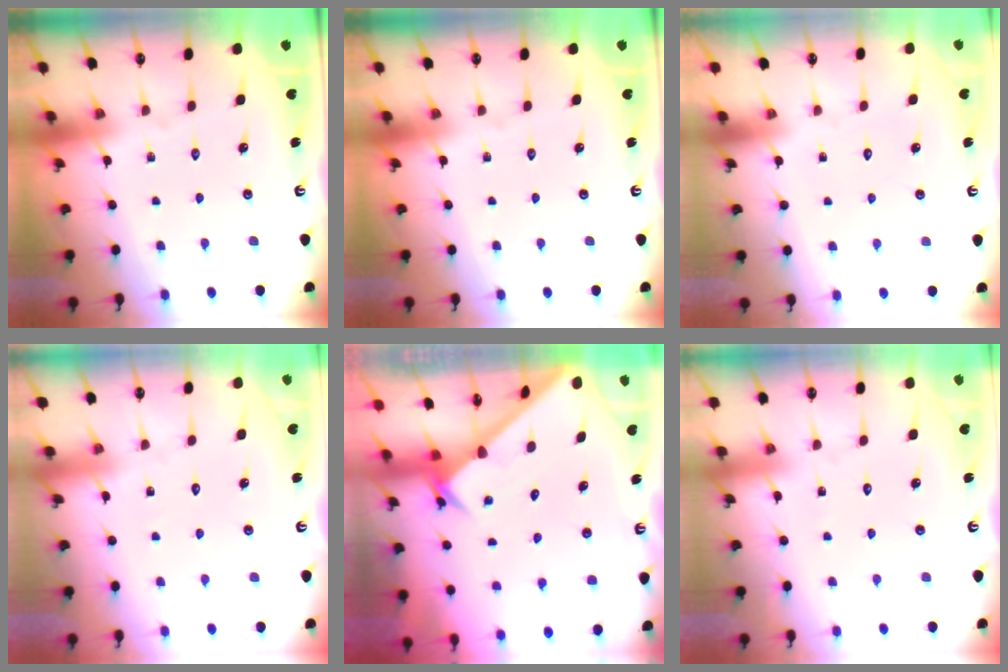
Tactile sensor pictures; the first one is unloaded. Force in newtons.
{"total": 0.0}
{"total": 1.6, "press": 1.6, "slide": 0.1}
{"total": 3.5, "press": 3.4, "slide": 0.3}
{"total": 2.4, "press": 2.4, "slide": 0.2}
{"total": 3.4, "press": 3.4, "slide": 0.4}